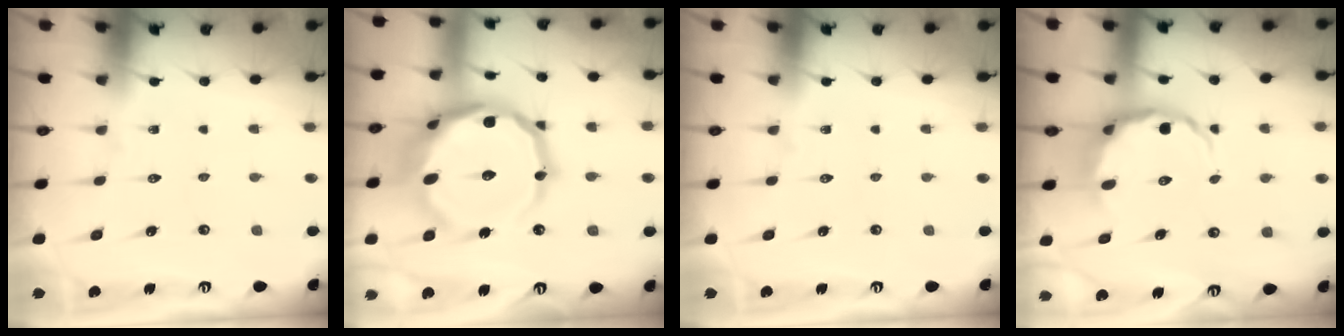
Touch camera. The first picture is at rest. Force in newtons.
{"total": 20.9, "press": 20.7, "slide": 2.9}
{"total": 0.0}
{"total": 7.6, "press": 7.2, "slide": 2.4}